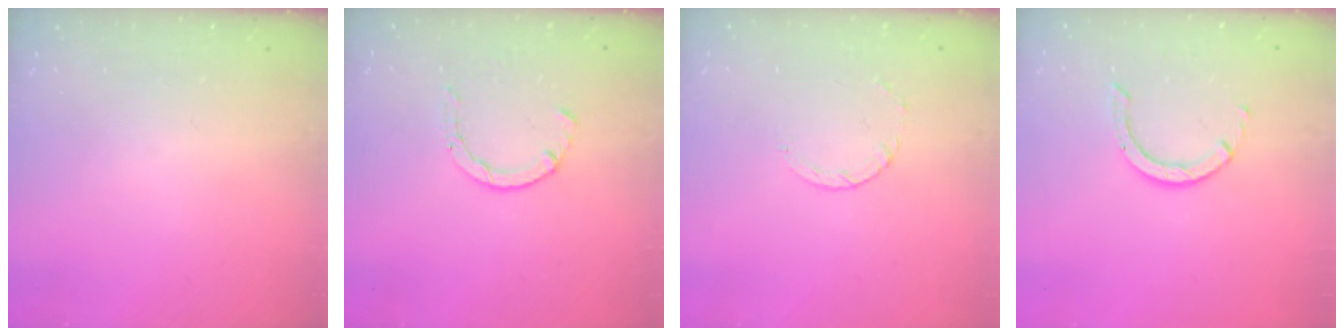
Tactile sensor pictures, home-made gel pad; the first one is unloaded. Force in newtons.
{"total": 2.1, "press": 2.1, "slide": 0.5}
{"total": 2.4, "press": 2.4, "slide": 0.3}
{"total": 2.9, "press": 2.9, "slide": 0.2}